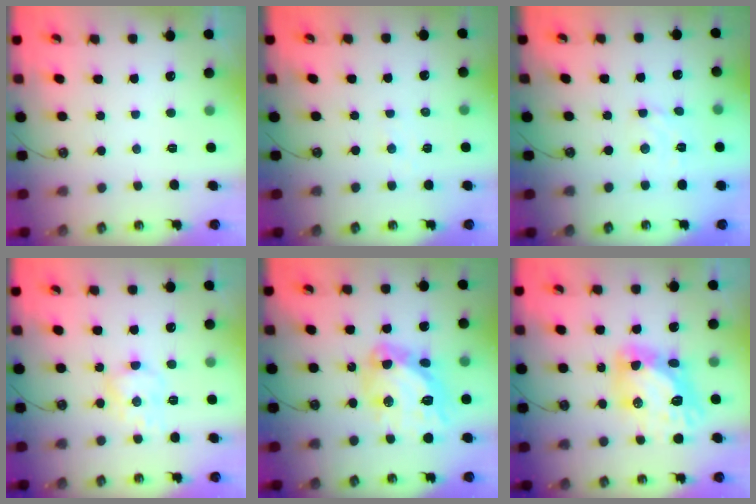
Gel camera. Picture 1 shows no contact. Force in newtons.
{"total": 3.7, "press": 3.7, "slide": 0.5}
{"total": 2.9, "press": 2.9, "slide": 0.3}
{"total": 7.2, "press": 7.2, "slide": 0.6}
{"total": 16.9, "press": 16.8, "slide": 2.0}
{"total": 13.5, "press": 13.4, "slide": 1.6}